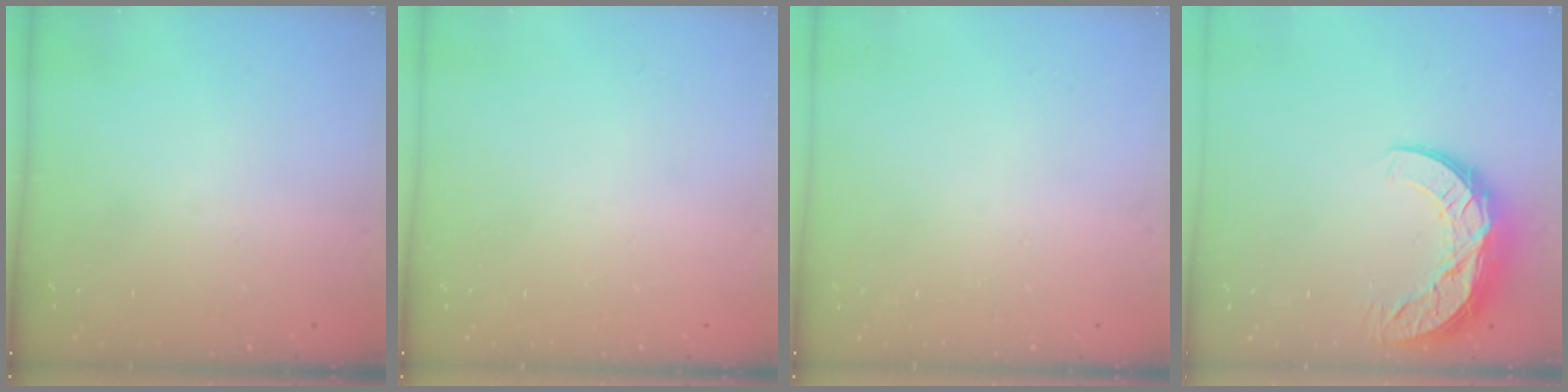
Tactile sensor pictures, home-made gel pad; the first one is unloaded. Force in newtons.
{"total": 0.0}
{"total": 0.0}
{"total": 11.3, "press": 11.2, "slide": 0.9}